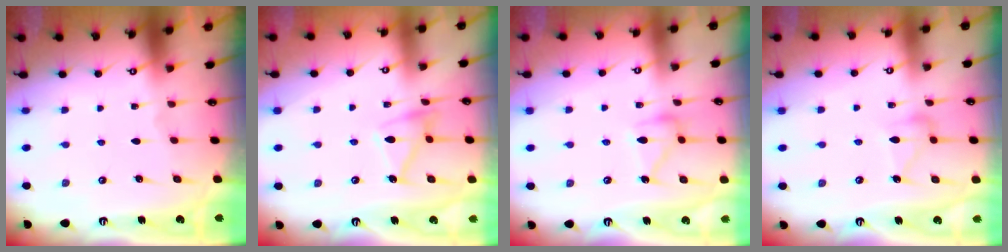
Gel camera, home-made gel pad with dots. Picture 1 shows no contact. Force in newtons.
{"total": 12.4, "press": 12.3, "slide": 0.7}
{"total": 12.1, "press": 12.1, "slide": 0.3}
{"total": 9.5, "press": 9.5, "slide": 0.6}